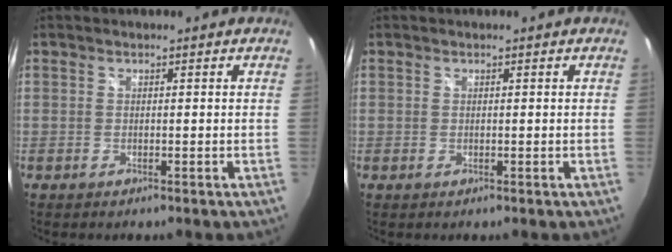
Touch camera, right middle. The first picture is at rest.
{"total": 0.0}